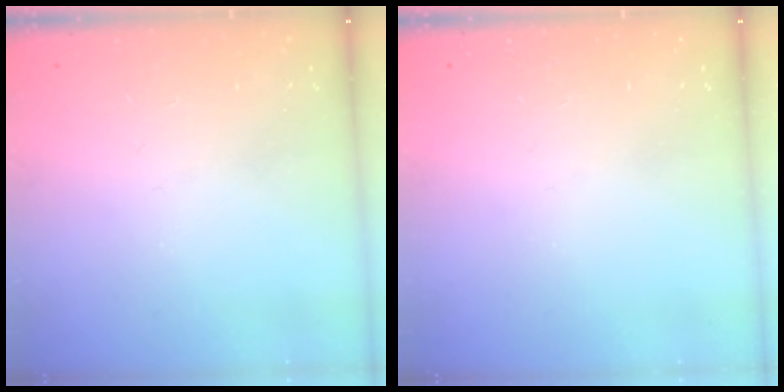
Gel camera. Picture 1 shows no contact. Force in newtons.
{"total": 0.0}